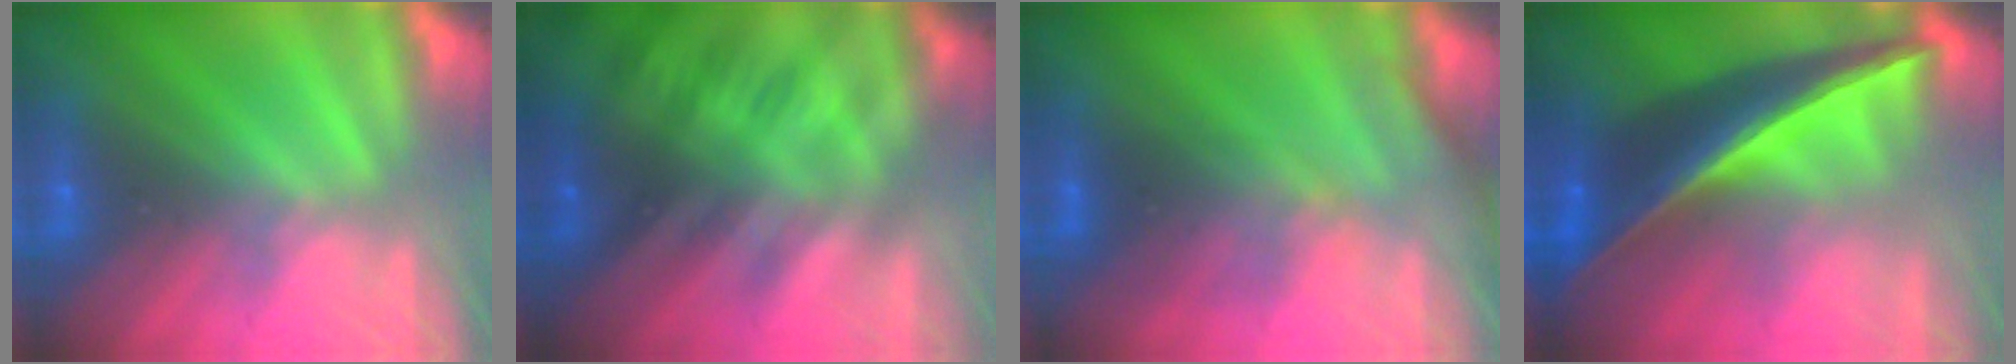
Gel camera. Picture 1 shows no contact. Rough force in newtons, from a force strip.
{"total": 2.9}
{"total": 2.8}
{"total": 7.9}